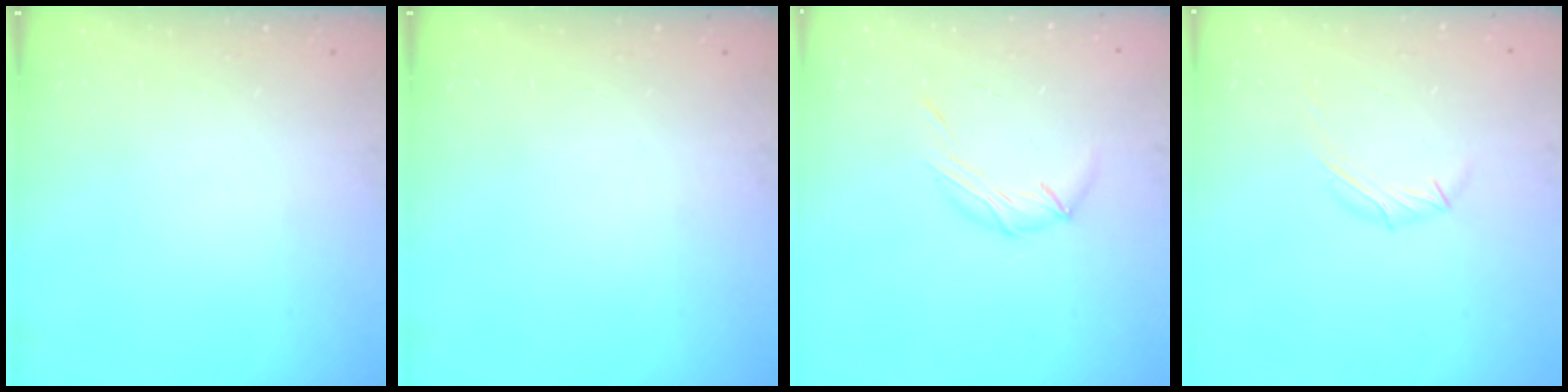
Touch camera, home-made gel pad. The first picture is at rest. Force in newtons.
{"total": 0.0}
{"total": 6.2, "press": 6.2, "slide": 0.5}
{"total": 4.7, "press": 4.6, "slide": 1.1}